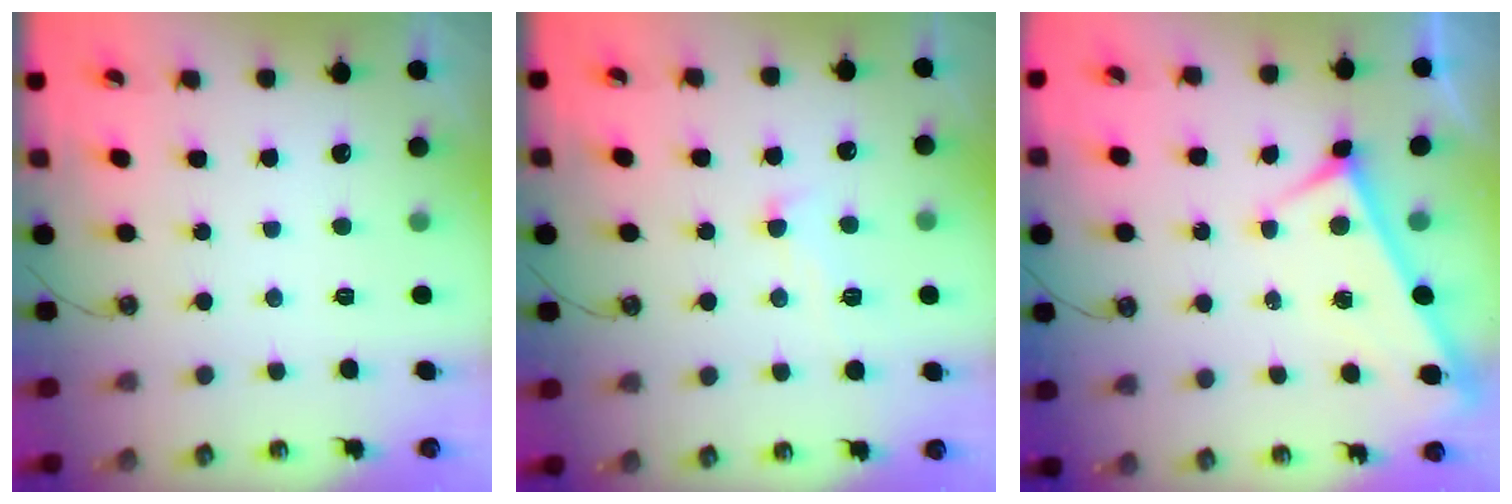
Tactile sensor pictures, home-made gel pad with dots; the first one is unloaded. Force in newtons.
{"total": 1.1, "press": 0.7, "slide": 0.9}
{"total": 2.5, "press": 2.5, "slide": 0.6}